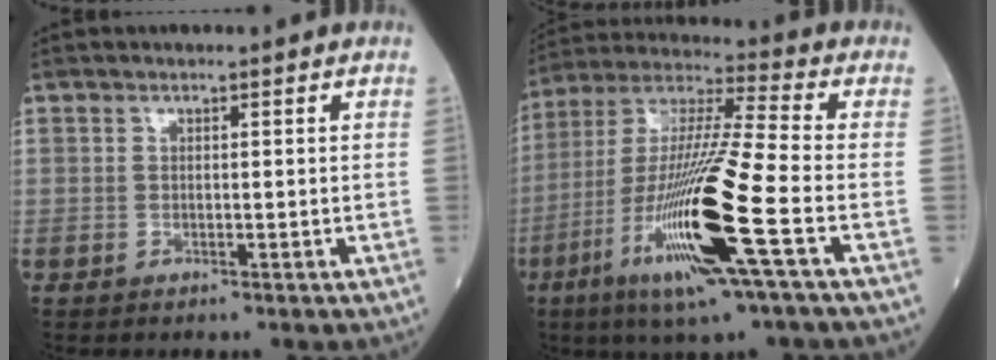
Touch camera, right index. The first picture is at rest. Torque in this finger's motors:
{"motor_torque": [1.51, -0.63, 1.05, 0.21]}